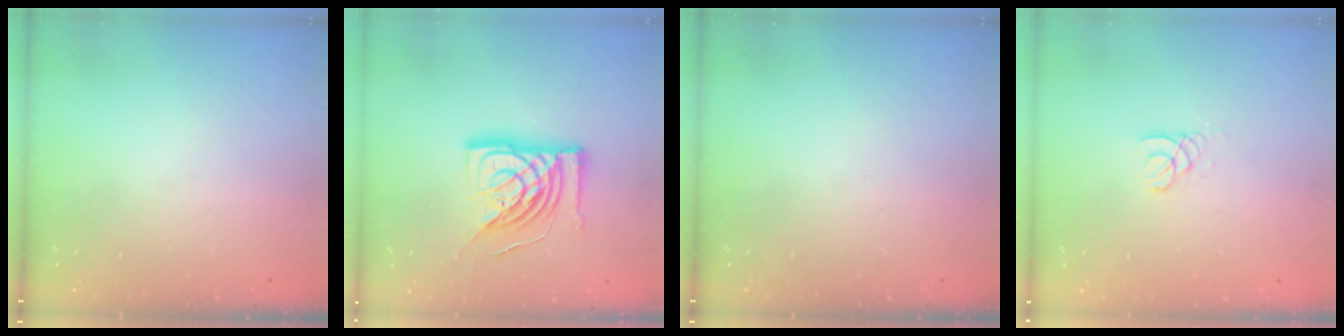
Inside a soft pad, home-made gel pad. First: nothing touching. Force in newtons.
{"total": 18.1, "press": 18.0, "slide": 2.4}
{"total": 0.0}
{"total": 1.8, "press": 1.8, "slide": 0.2}